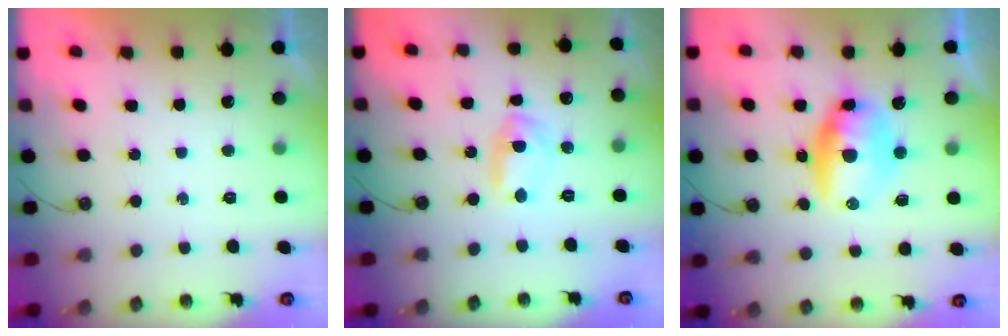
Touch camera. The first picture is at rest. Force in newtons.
{"total": 14.7, "press": 3.9, "slide": 14.2}
{"total": 9.9, "press": 9.9, "slide": 0.7}